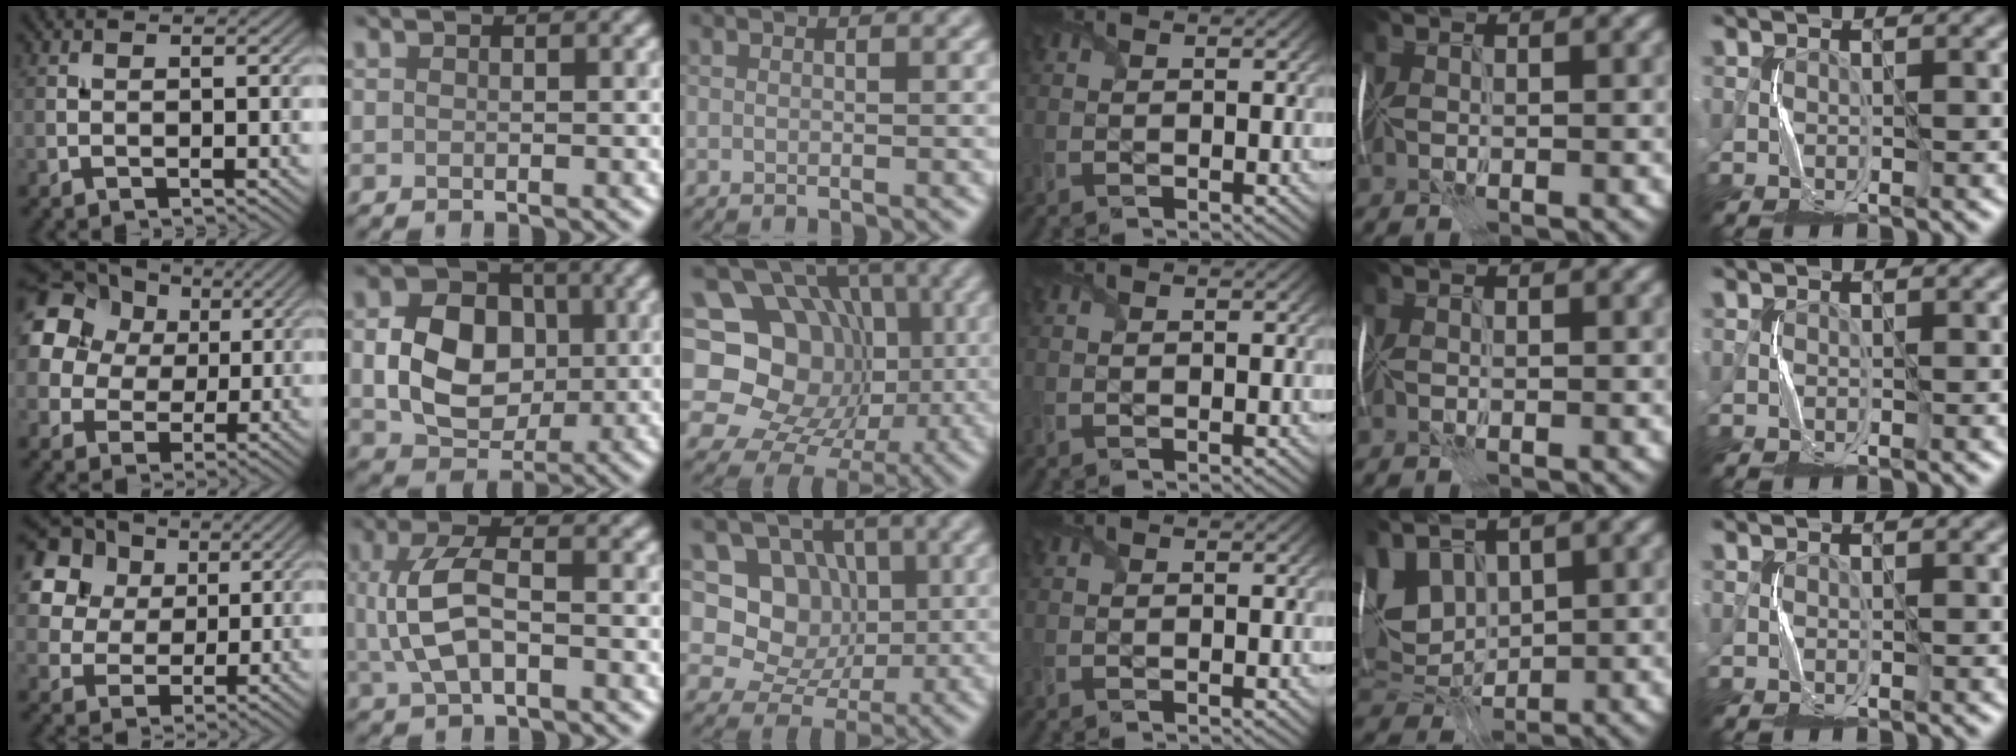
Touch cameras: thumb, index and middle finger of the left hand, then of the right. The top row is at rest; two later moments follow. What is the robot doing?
{"motion": "fold", "object": "shipping label"}